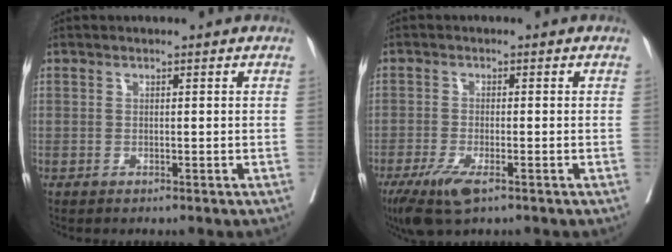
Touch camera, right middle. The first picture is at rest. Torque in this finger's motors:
{"motor_torque": [0.67, -0.41, 0.11, 0.04]}